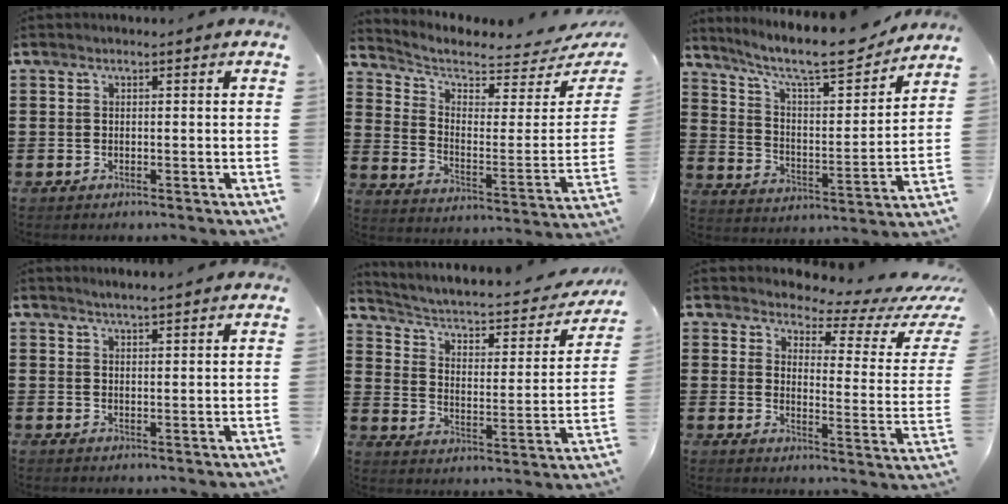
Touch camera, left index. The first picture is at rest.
{"total": 4.6, "force": [4.1, 1.3, 1.6], "torque": [-0.058, -0.038, 0.066]}
{"total": 11.0, "force": [9.1, 1.8, 6.0], "torque": [-0.124, -0.059, 0.148]}
{"total": 2.3, "force": [2.3, -0.4, 0.3], "torque": [-0.011, -0.004, 0.043]}
{"total": 4.4, "force": [3.0, 1.7, 2.6], "torque": [-0.069, -0.023, 0.041]}
{"total": 4.1, "force": [3.7, 0.7, 1.4], "torque": [-0.036, -0.035, 0.057]}